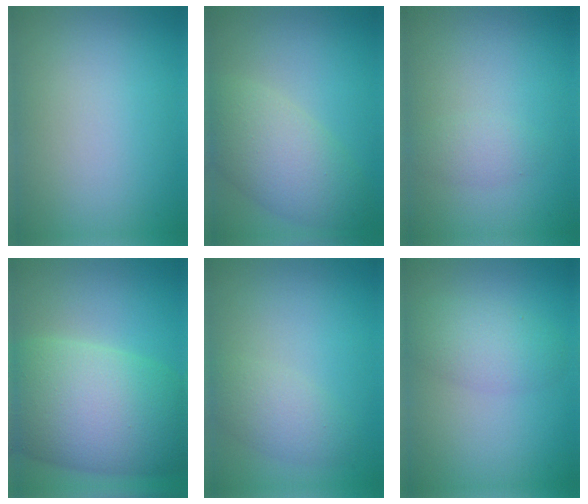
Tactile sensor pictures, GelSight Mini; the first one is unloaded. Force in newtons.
{"total": 5.6, "press": 5.6, "slide": 0.4}
{"total": 1.3, "press": 1.3, "slide": 0.1}
{"total": 12.4, "press": 12.4, "slide": 0.5}
{"total": 2.7, "press": 2.7, "slide": 0.1}
{"total": 3.1, "press": 3.1, "slide": 0.1}